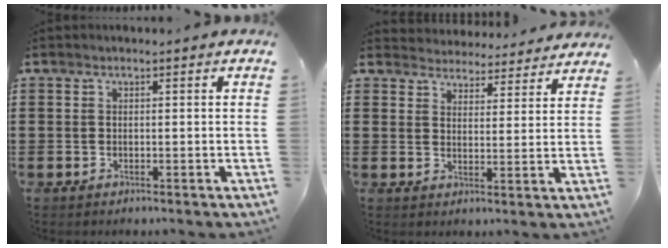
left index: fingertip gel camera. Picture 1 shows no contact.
{"total": 4.1, "force": [4.1, 0.4, -0.4], "torque": [-0.013, -0.023, 0.071]}